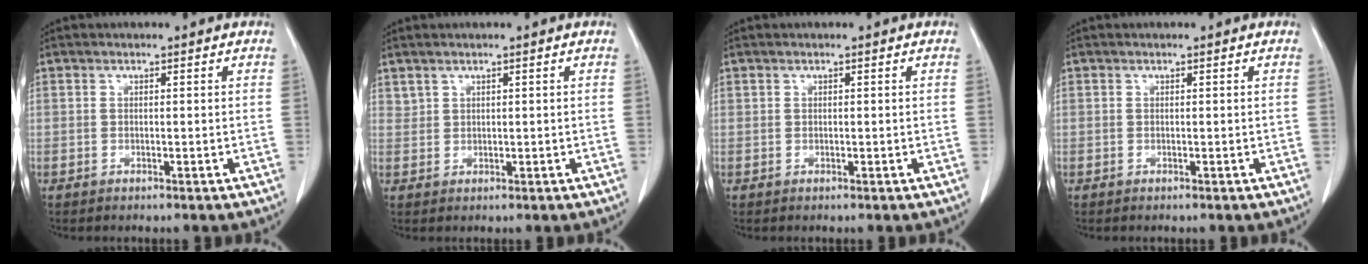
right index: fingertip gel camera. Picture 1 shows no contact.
{"total": 1.1, "force": [0.9, 0.6, 0.1], "torque": [0.001, 0.003, 0.020]}
{"total": 0.0}
{"total": 0.0}